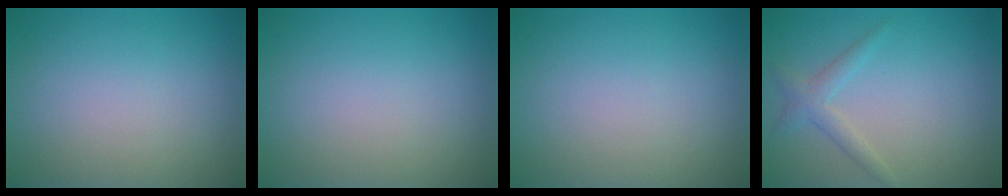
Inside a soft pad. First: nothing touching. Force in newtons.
{"total": 0.0}
{"total": 0.0}
{"total": 1.8, "press": 1.8, "slide": 0.1}